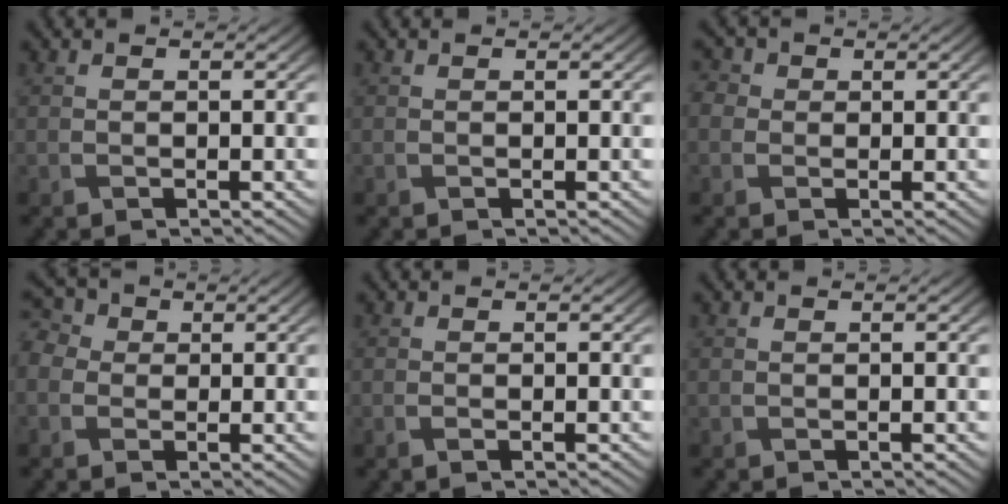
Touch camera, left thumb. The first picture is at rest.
{"total": 0.0}
{"total": 2.2, "force": [0.6, 2.0, 0.7], "torque": [-0.027, 0.011, -0.002]}
{"total": 4.0, "force": [0.6, 3.4, 2.0], "torque": [-0.075, 0.017, 0.008]}
{"total": 0.5, "force": [-0.1, 0.0, 0.5], "torque": [-0.011, 0.001, -0.002]}
{"total": 0.0}